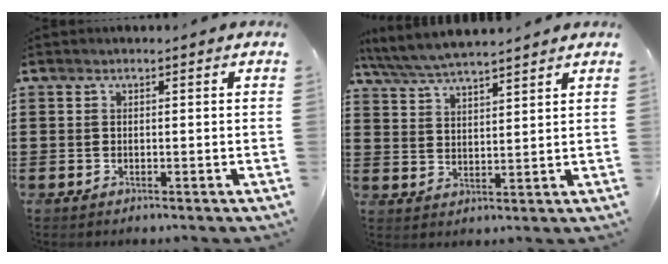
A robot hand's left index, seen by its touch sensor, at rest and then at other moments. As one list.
[{"total": 5.0, "force": [4.7, 0.5, 1.6], "torque": [-0.048, -0.018, 0.084]}]